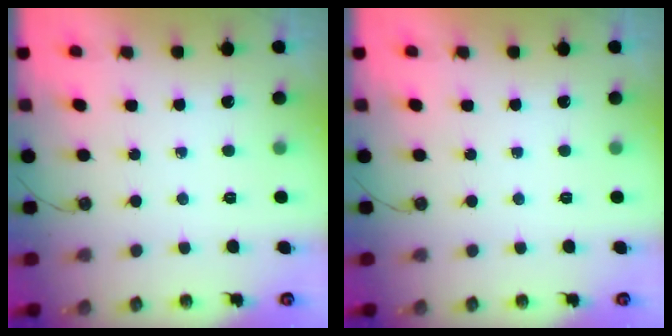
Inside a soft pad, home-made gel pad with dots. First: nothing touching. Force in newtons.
{"total": 0.0}